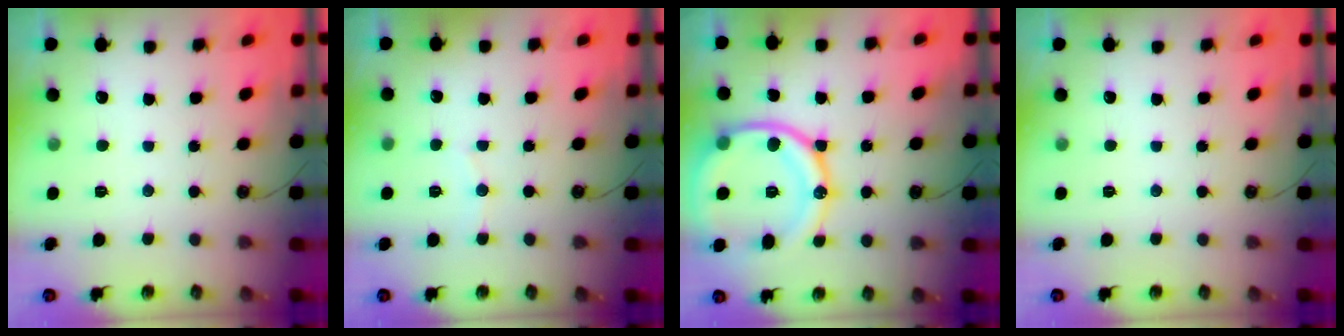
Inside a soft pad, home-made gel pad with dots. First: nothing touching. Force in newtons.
{"total": 4.9, "press": 4.7, "slide": 1.1}
{"total": 20.4, "press": 20.2, "slide": 2.4}
{"total": 0.0}